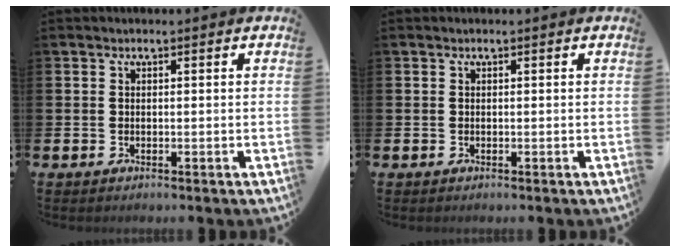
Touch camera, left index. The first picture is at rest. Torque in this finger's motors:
{"motor_torque": [0.00, 0.00, 0.00, 0.00]}